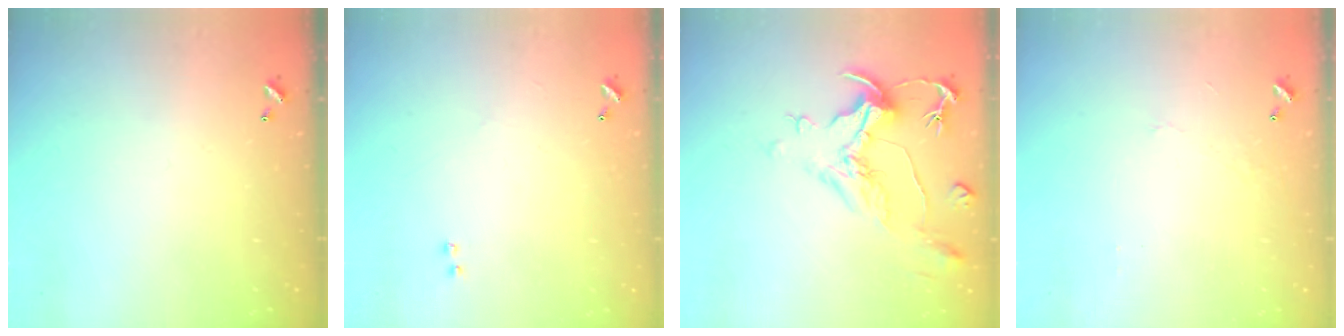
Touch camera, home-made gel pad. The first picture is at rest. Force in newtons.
{"total": 2.3, "press": 2.2, "slide": 0.8}
{"total": 1.8, "press": 0.8, "slide": 1.5}
{"total": 0.0}